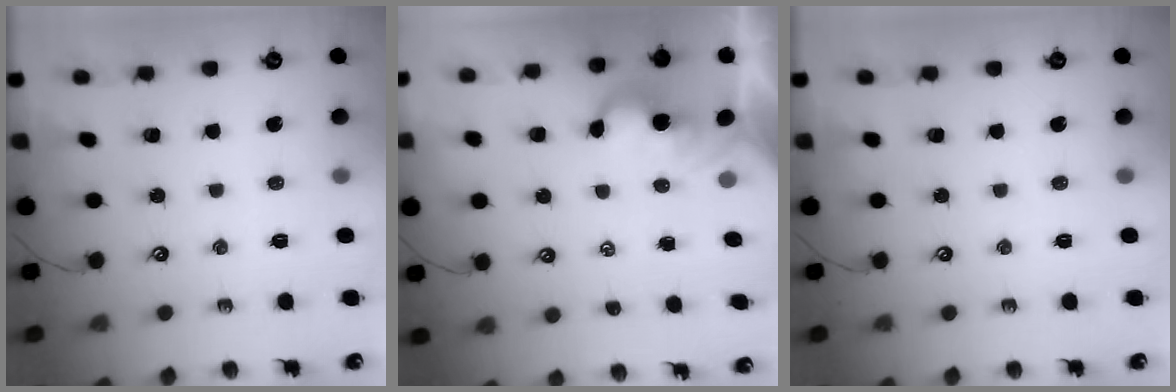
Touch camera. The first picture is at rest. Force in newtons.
{"total": 2.1, "press": 2.1, "slide": 0.4}
{"total": 0.0}